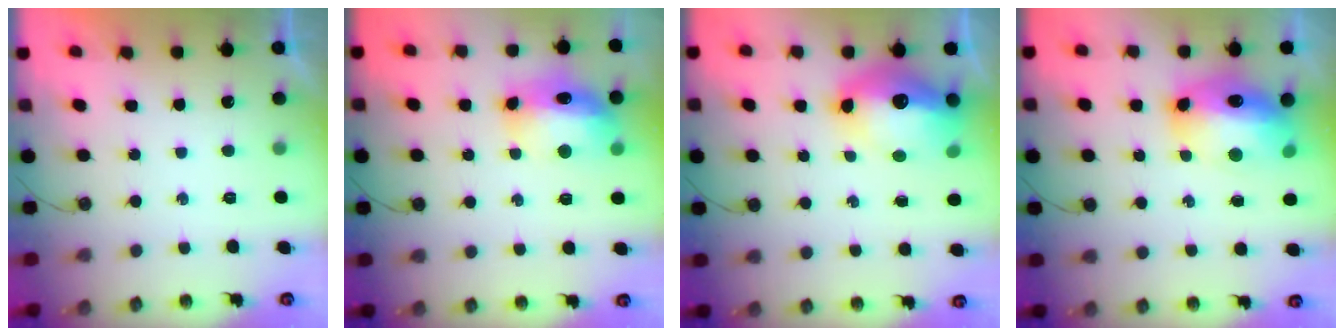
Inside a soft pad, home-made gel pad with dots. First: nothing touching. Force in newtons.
{"total": 13.3, "press": 13.2, "slide": 1.2}
{"total": 16.1, "press": 16.1, "slide": 1.5}
{"total": 16.3, "press": 16.1, "slide": 1.9}